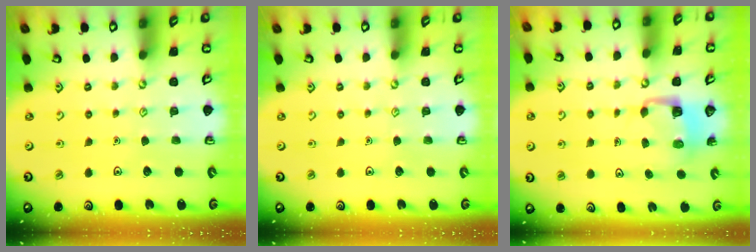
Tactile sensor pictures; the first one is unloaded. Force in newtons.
{"total": 0.0}
{"total": 3.8, "press": 3.8, "slide": 0.2}